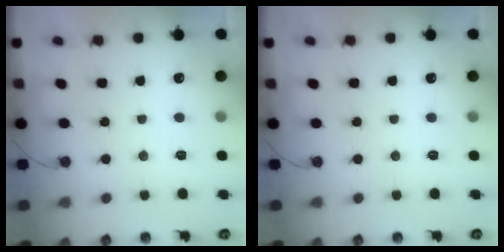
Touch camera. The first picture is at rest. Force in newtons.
{"total": 0.0}